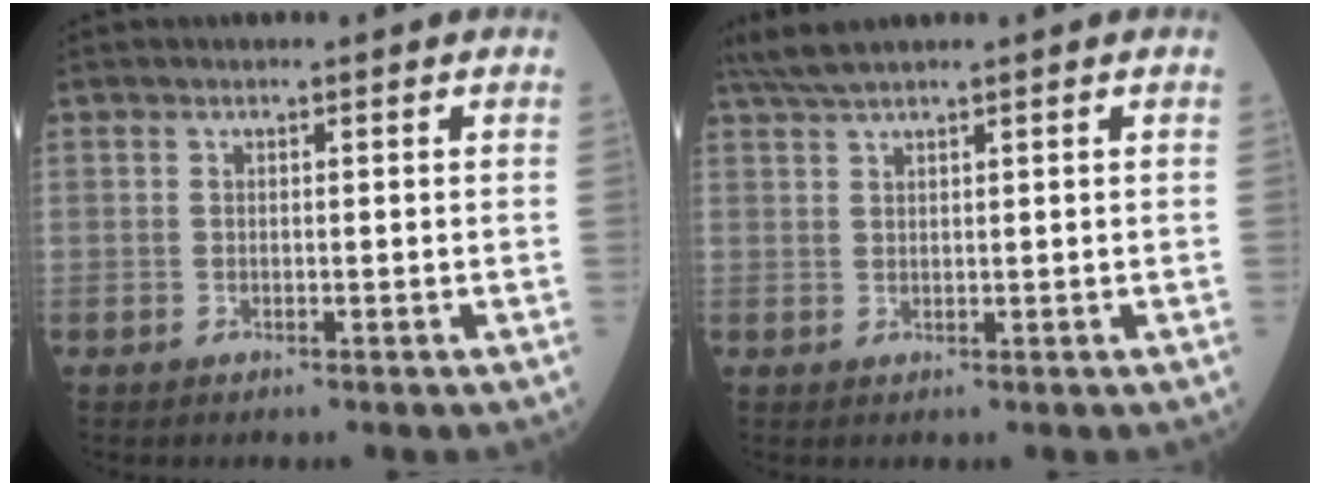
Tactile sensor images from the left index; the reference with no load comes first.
{"total": 3.4, "force": [2.9, -0.4, 1.6], "torque": [-0.039, 0.017, 0.063]}